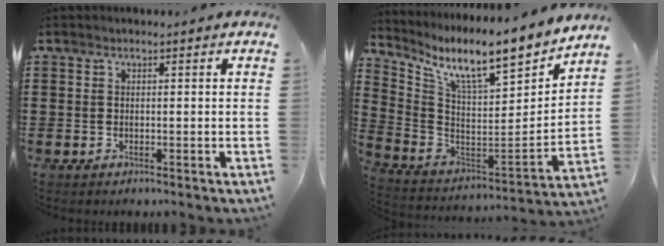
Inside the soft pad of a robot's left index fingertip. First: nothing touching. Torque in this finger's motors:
{"motor_torque": [2.14, 0.00, 0.34, 0.21]}